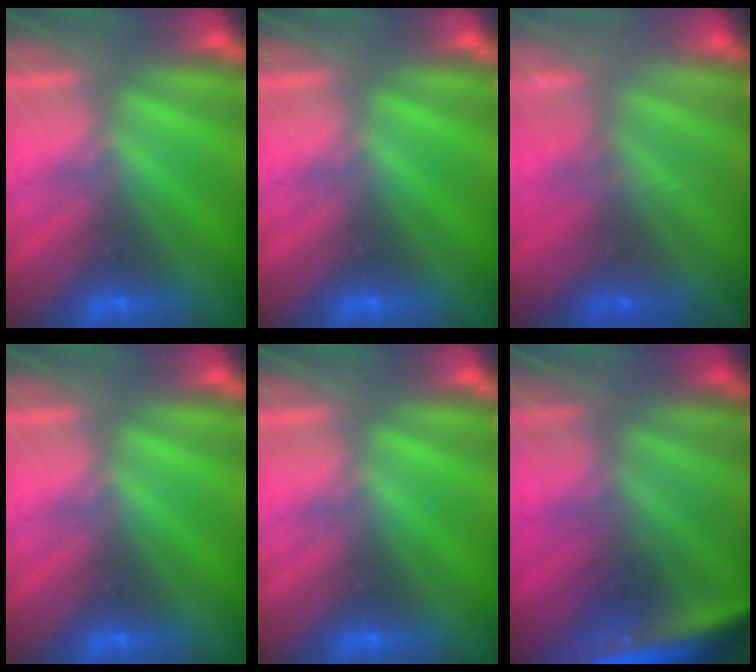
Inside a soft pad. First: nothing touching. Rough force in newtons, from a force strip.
{"total": 0.0}
{"total": 2.3}
{"total": 0.0}
{"total": 0.0}
{"total": 4.3}